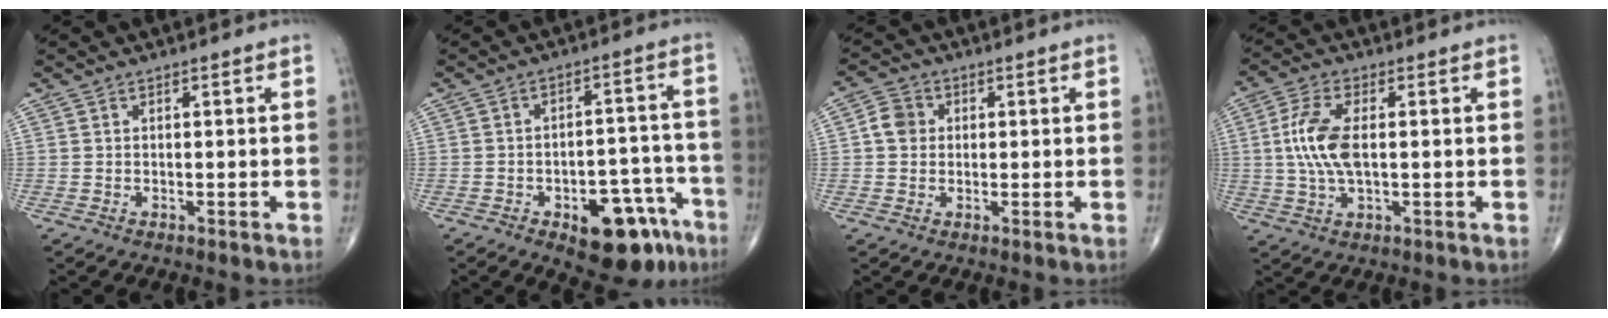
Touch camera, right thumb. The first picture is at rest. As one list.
[{"total": 14.5, "force": [-7.9, 7.1, 10.0], "torque": [-0.094, 0.056, -0.099]}, {"total": 4.2, "force": [0.4, 3.8, 1.9], "torque": [-0.023, 0.007, 0.000]}, {"total": 9.1, "force": [0.5, 4.1, 8.1], "torque": [-0.182, 0.005, 0.010]}]